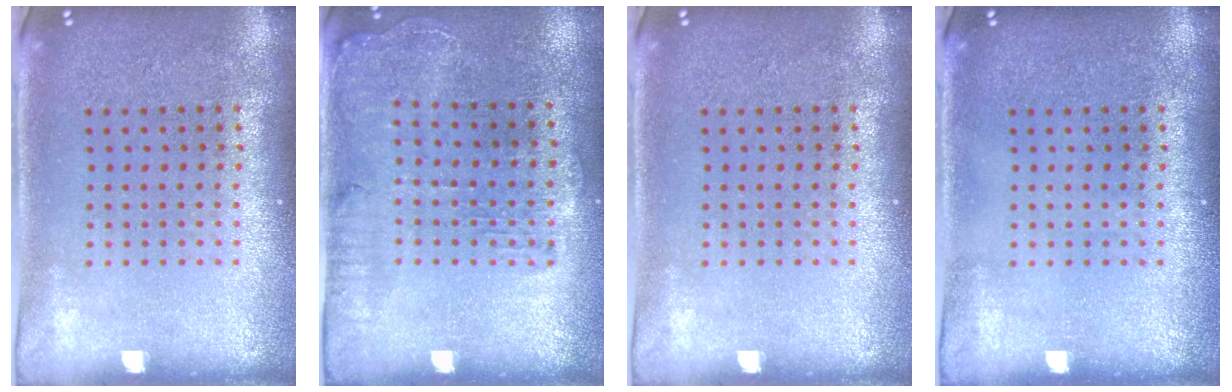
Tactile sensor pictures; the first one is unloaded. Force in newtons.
{"total": 1.6, "press": 1.5, "slide": 0.5}
{"total": 0.0}
{"total": 0.0}